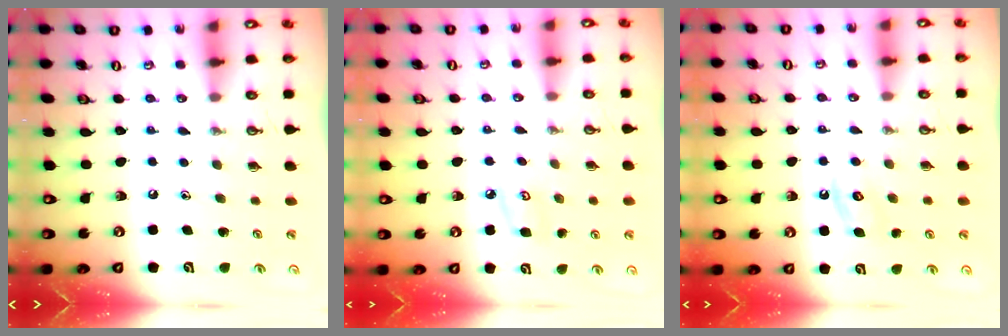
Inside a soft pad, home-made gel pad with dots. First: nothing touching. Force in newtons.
{"total": 5.0, "press": 5.0, "slide": 0.5}
{"total": 4.6, "press": 4.6, "slide": 0.5}